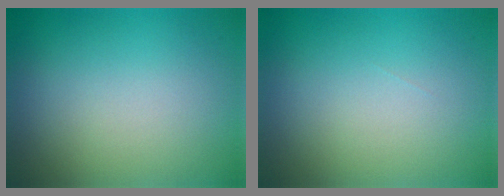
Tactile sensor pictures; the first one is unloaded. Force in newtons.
{"total": 0.0}